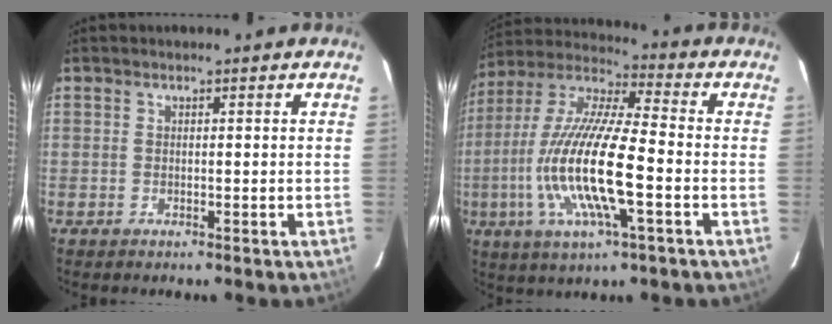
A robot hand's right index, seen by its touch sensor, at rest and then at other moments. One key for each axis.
{"total": 19.2, "fx": -4.5, "fy": 4.1, "fz": 18.2, "tx": -0.365, "ty": -0.016, "tz": -0.090}